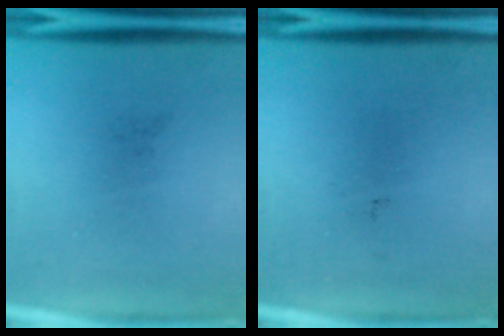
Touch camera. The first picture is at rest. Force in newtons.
{"total": 0.0}